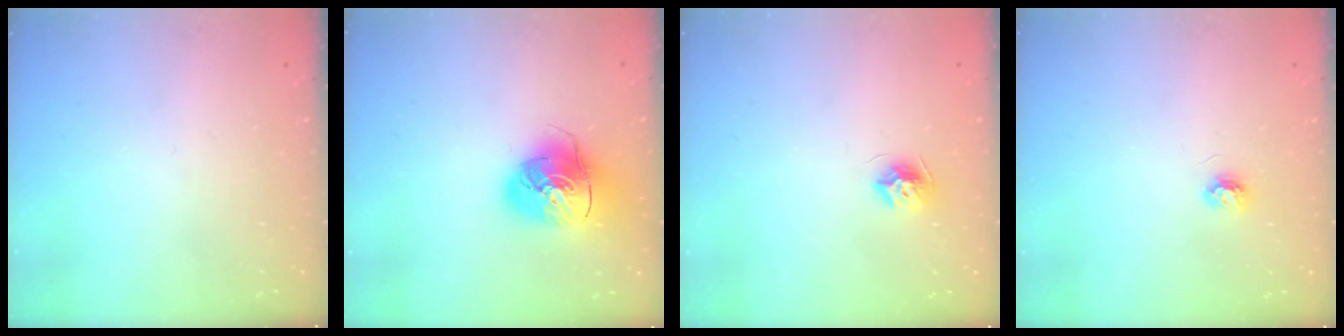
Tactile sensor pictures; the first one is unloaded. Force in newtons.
{"total": 14.7, "press": 14.5, "slide": 2.4}
{"total": 7.8, "press": 7.8, "slide": 0.2}
{"total": 3.6, "press": 3.6, "slide": 0.4}